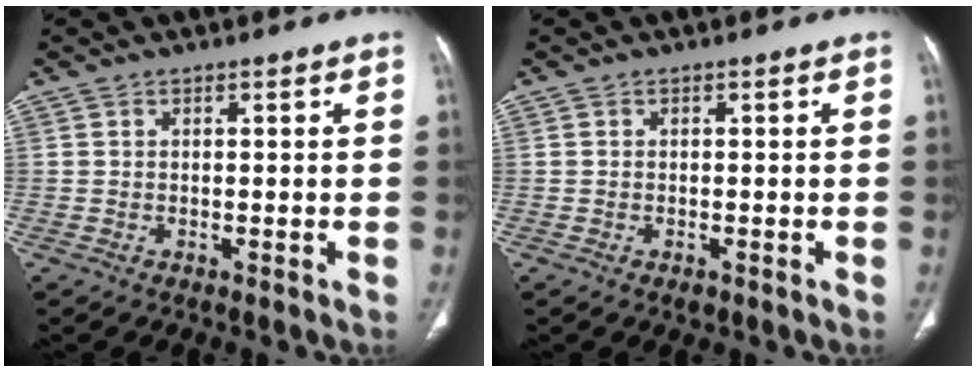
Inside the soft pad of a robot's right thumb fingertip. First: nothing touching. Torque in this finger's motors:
{"motor_torque": [0.22, 0.03, -0.34, -0.18, -0.04]}